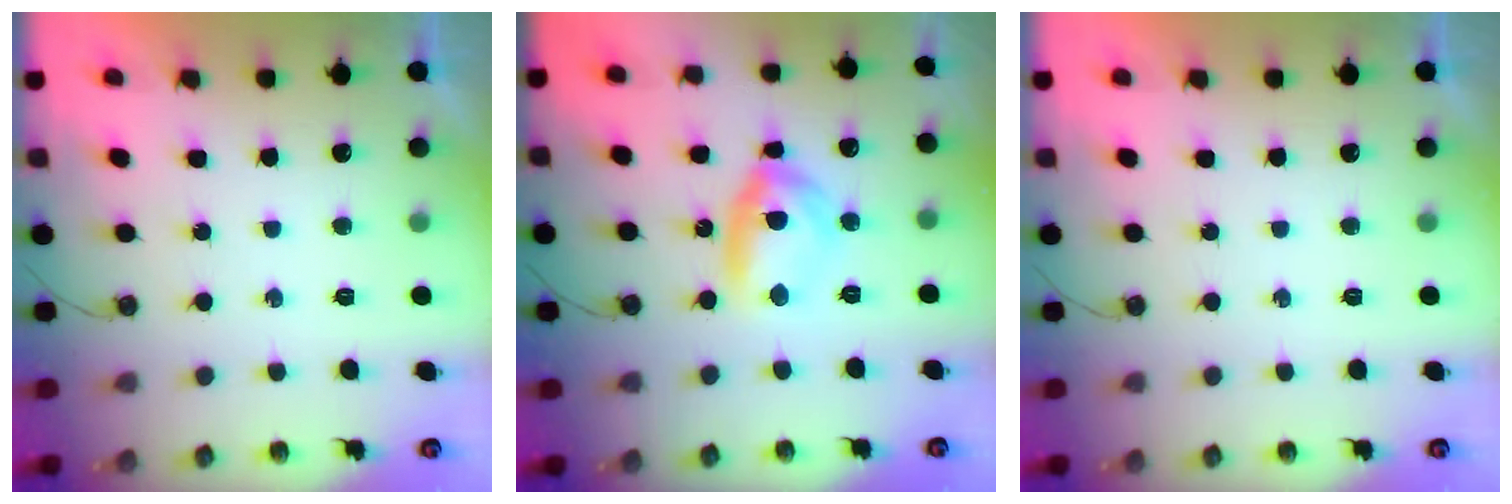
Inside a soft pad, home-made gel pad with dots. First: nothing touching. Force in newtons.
{"total": 12.2, "press": 12.1, "slide": 1.1}
{"total": 0.0}